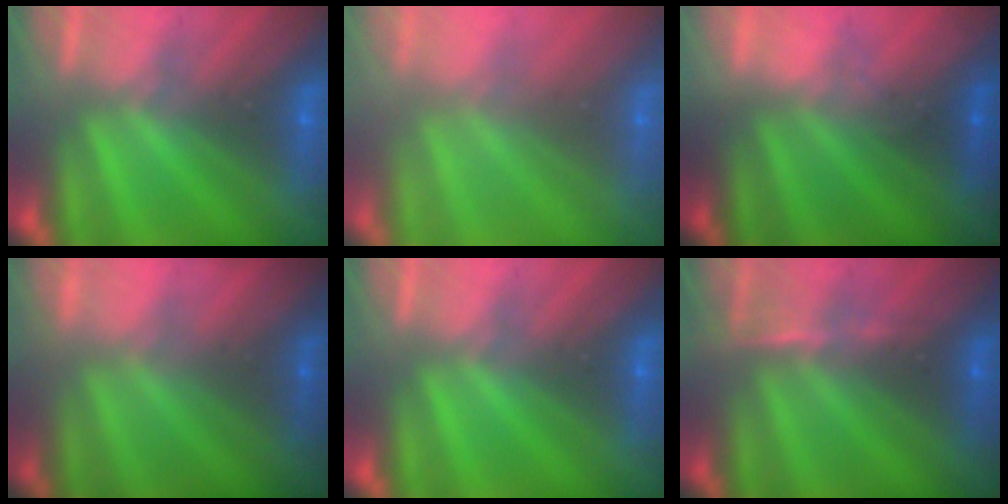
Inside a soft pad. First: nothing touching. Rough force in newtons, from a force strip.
{"total": 8.7}
{"total": 1.5}
{"total": 1.8}
{"total": 0.0}
{"total": 2.8}